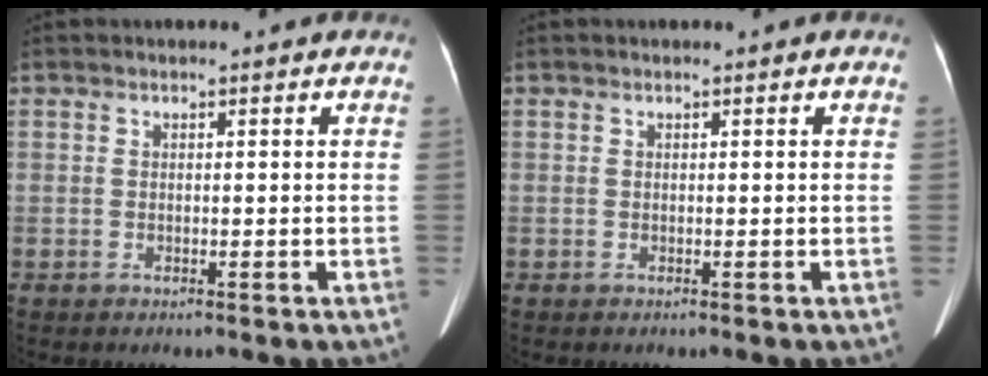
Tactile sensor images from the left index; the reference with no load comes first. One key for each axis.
{"total": 0.0}